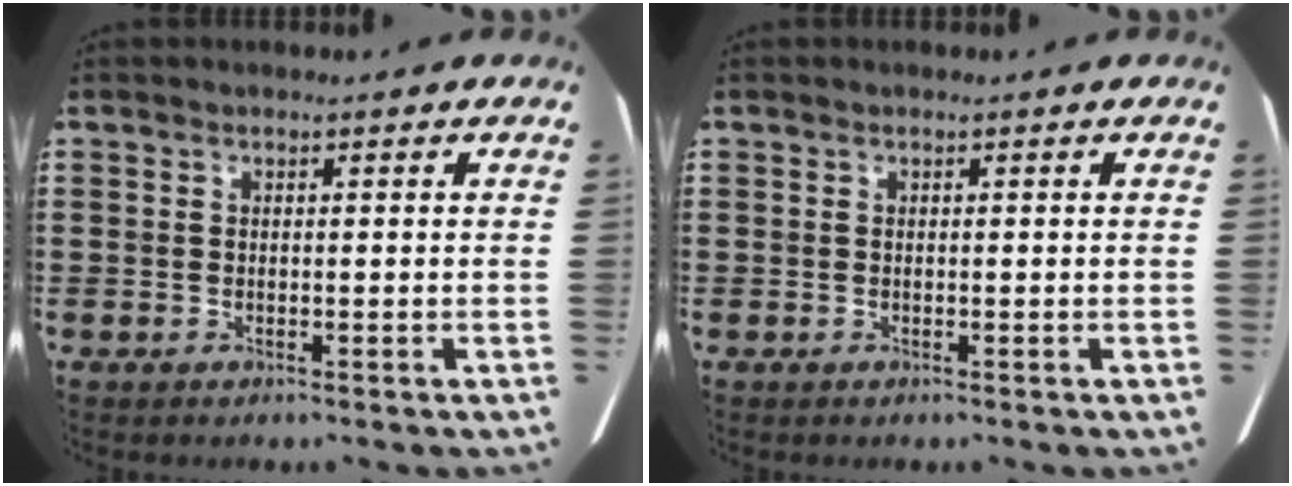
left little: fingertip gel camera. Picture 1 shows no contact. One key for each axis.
{"total": 0.0}